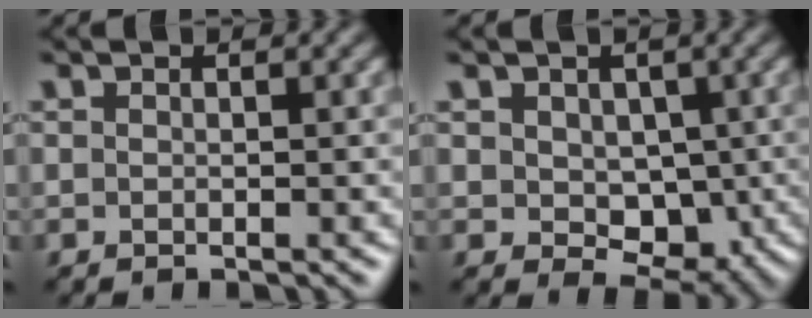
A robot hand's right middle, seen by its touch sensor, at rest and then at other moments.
{"total": 4.2, "force": [0.0, 3.2, 2.7], "torque": [-0.038, -0.008, 0.005]}